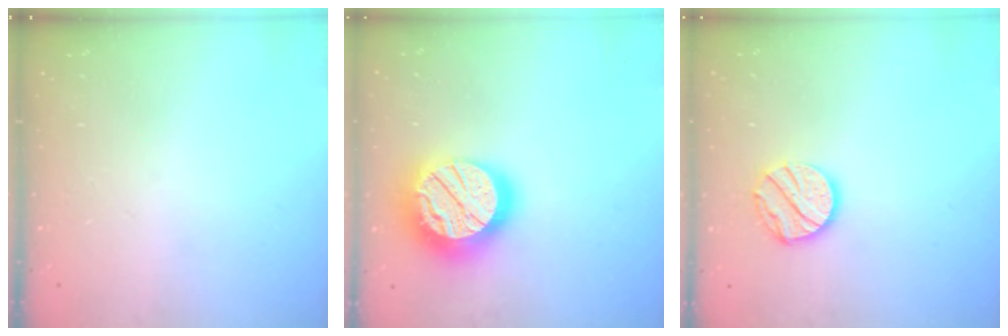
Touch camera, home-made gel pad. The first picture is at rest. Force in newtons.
{"total": 23.9, "press": 23.8, "slide": 1.9}
{"total": 10.6, "press": 10.6, "slide": 0.8}